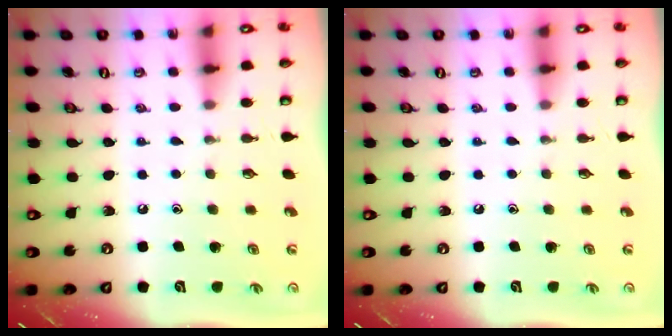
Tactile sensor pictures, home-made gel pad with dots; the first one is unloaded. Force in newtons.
{"total": 0.0}